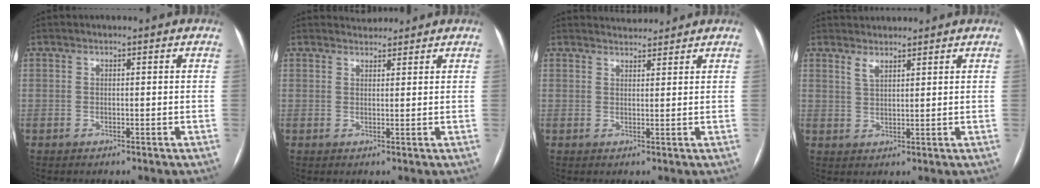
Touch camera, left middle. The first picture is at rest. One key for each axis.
{"total": 2.3, "fx": 2.2, "fy": 0.5, "fz": -0.1, "tx": -0.002, "ty": 0.013, "tz": 0.037}
{"total": 3.7, "fx": 3.6, "fy": 0.4, "fz": 0.1, "tx": -0.009, "ty": 0.018, "tz": 0.055}
{"total": 3.2, "fx": 3.1, "fy": 0.7, "fz": 0.7, "tx": -0.014, "ty": 0.010, "tz": 0.054}